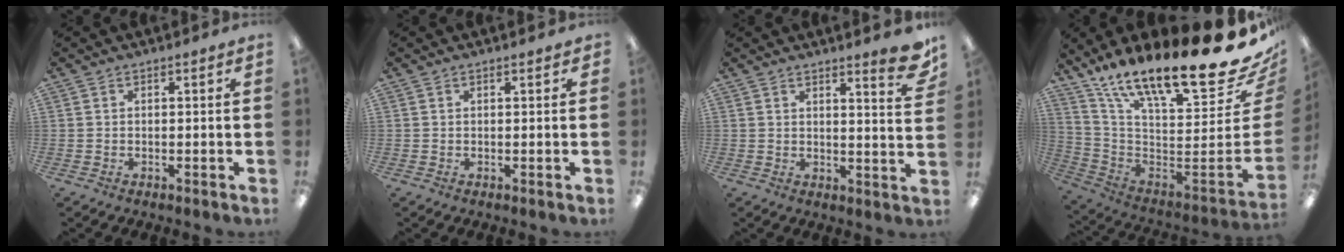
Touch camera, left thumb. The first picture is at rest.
{"total": 0.6, "force": [0.3, 0.3, 0.4], "torque": [-0.001, -0.001, 0.004]}
{"total": 7.3, "force": [5.3, 1.0, 5.0], "torque": [-0.062, -0.035, 0.082]}
{"total": 22.5, "force": [15.4, 3.5, 16.0], "torque": [-0.205, -0.146, 0.252]}